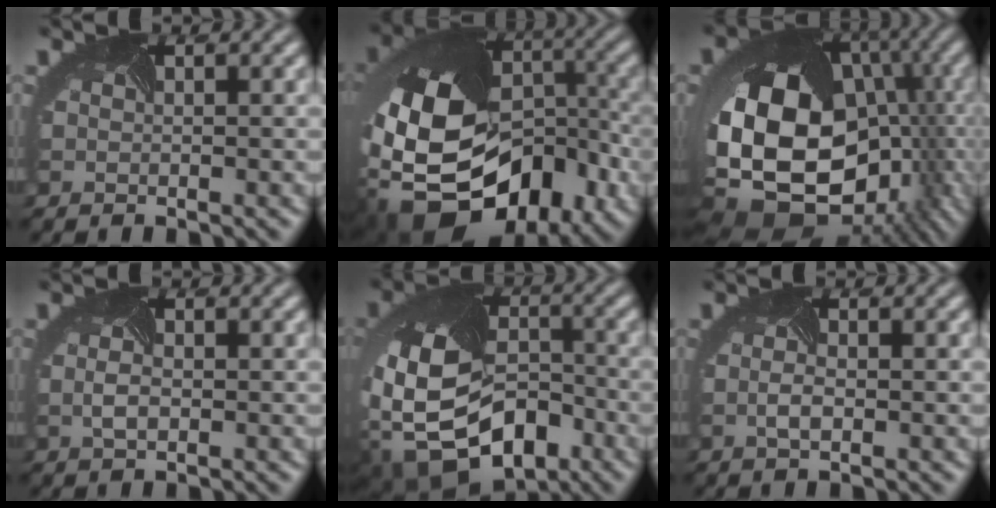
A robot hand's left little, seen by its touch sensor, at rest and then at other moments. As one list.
[{"total": 18.8, "force": [-4.9, 13.3, 12.3], "torque": [-0.239, -0.034, -0.052]}, {"total": 18.9, "force": [-3.4, 14.1, 12.1], "torque": [-0.243, -0.039, -0.033]}, {"total": 1.2, "force": [-0.1, 0.7, 1.0], "torque": [-0.034, -0.003, 0.002]}, {"total": 12.8, "force": [-4.7, 8.8, 8.0], "torque": [-0.165, -0.026, -0.058]}, {"total": 1.0, "force": [-0.3, 0.3, 0.9], "torque": [-0.033, -0.002, -0.006]}]